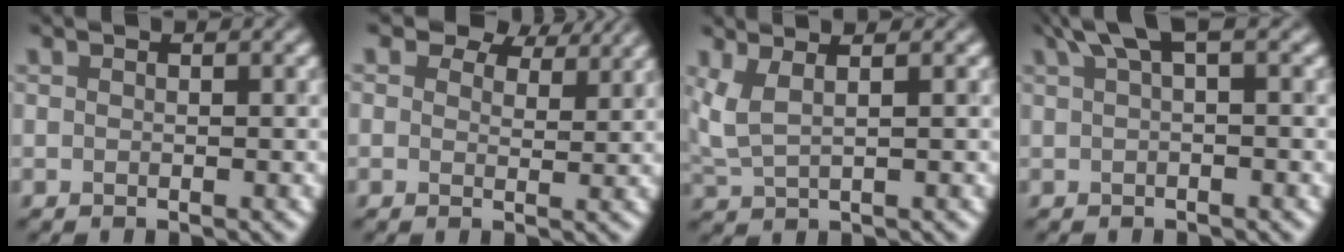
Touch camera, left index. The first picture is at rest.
{"total": 5.7, "force": [4.5, 2.4, 2.4], "torque": [-0.043, 0.006, 0.059]}
{"total": 2.5, "force": [1.3, 0.7, 2.0], "torque": [-0.049, 0.004, 0.031]}
{"total": 2.8, "force": [1.5, 0.4, 2.4], "torque": [-0.035, 0.011, 0.026]}